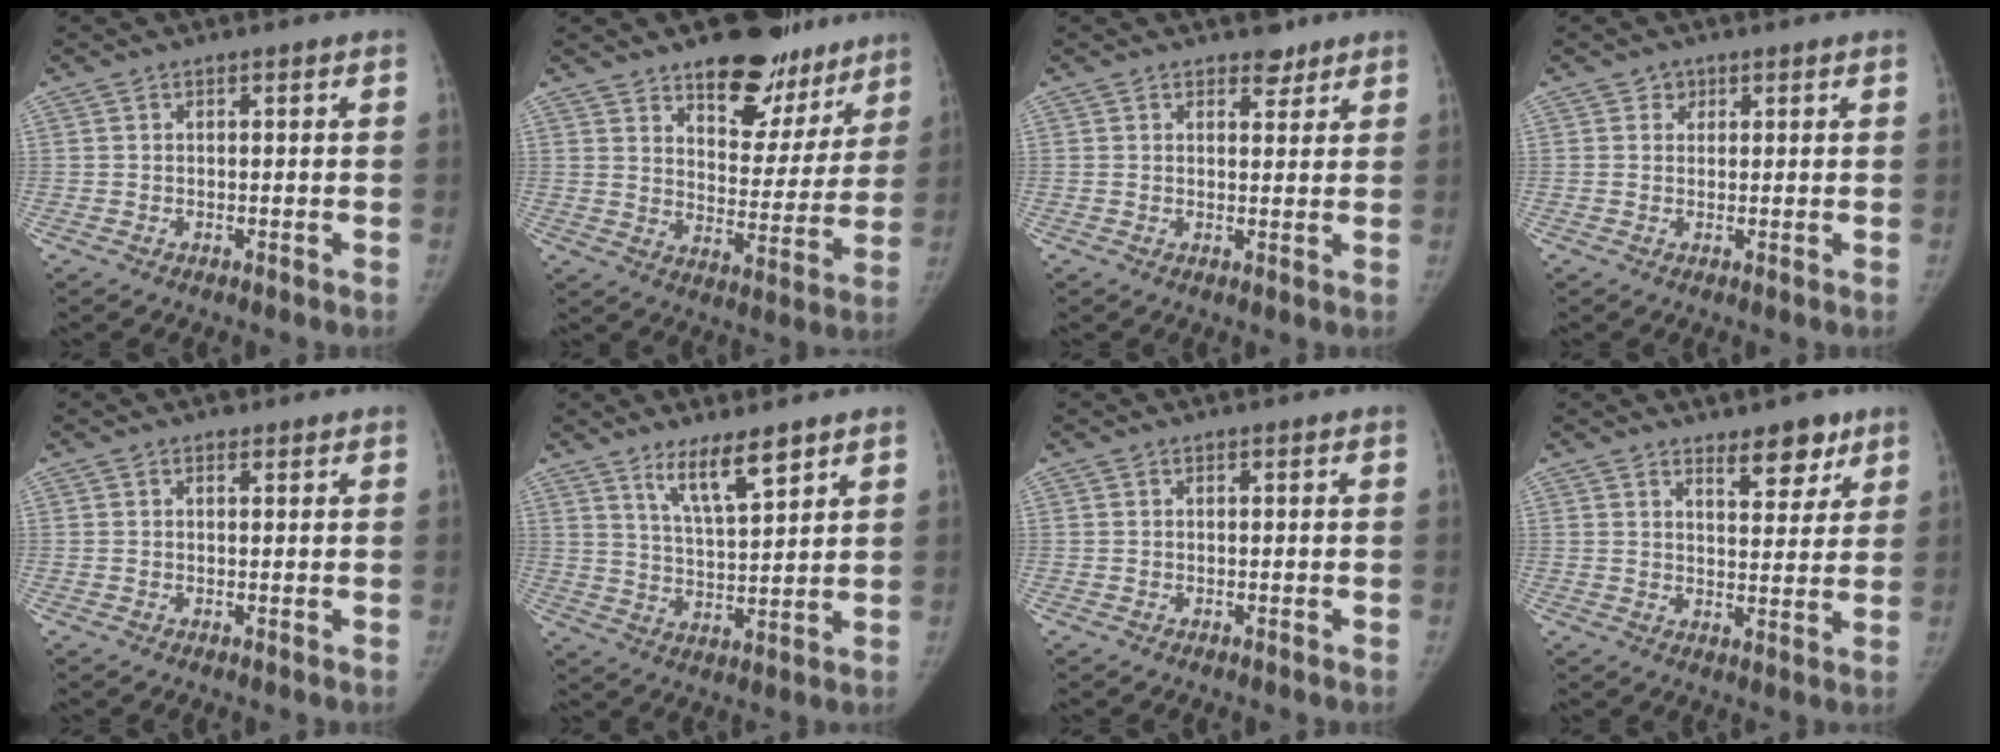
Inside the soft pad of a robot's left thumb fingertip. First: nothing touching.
{"total": 18.3, "force": [13.1, 9.4, 8.7], "torque": [-0.046, -0.081, 0.184]}
{"total": 2.8, "force": [2.2, 1.6, 0.8], "torque": [0.007, -0.013, 0.029]}
{"total": 1.6, "force": [0.8, 1.4, 0.1], "torque": [0.017, -0.002, 0.006]}
{"total": 0.9, "force": [0.6, 0.6, 0.3], "torque": [0.003, -0.003, 0.005]}
{"total": 8.2, "force": [5.8, 1.7, 5.6], "torque": [-0.089, -0.043, 0.109]}
{"total": 0.0}
{"total": 6.5, "force": [4.7, 2.9, 3.6], "torque": [-0.017, -0.031, 0.067]}